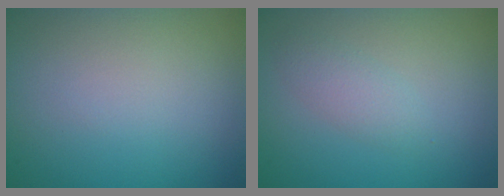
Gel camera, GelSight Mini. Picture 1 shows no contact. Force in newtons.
{"total": 1.7, "press": 1.7, "slide": 0.0}